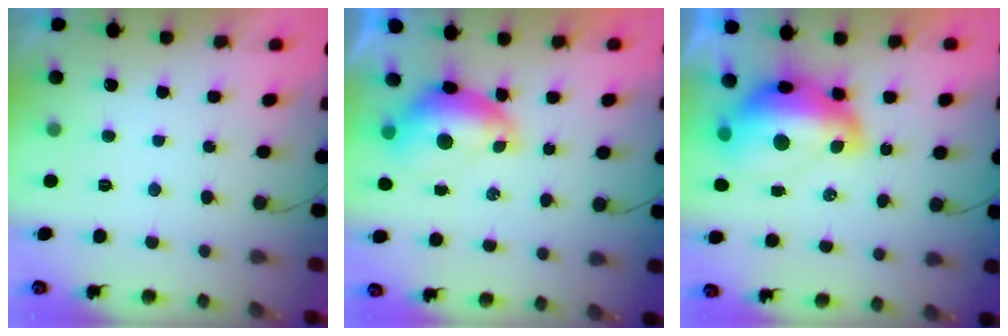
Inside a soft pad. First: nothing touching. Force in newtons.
{"total": 7.6, "press": 7.5, "slide": 0.8}
{"total": 15.1, "press": 15.0, "slide": 1.1}